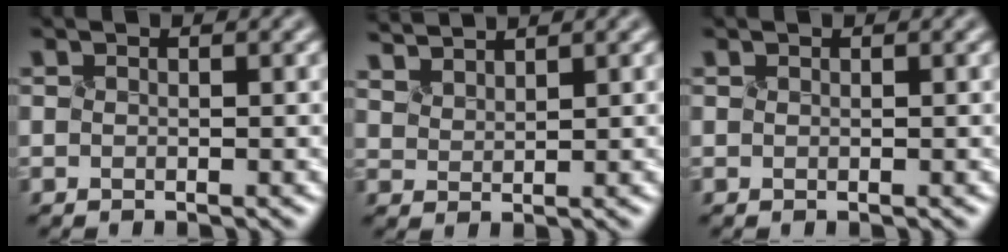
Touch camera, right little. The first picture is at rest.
{"total": 2.7, "force": [2.6, 0.3, 0.7], "torque": [-0.029, 0.000, 0.057]}
{"total": 0.6, "force": [0.4, 0.3, 0.3], "torque": [-0.012, 0.001, 0.012]}